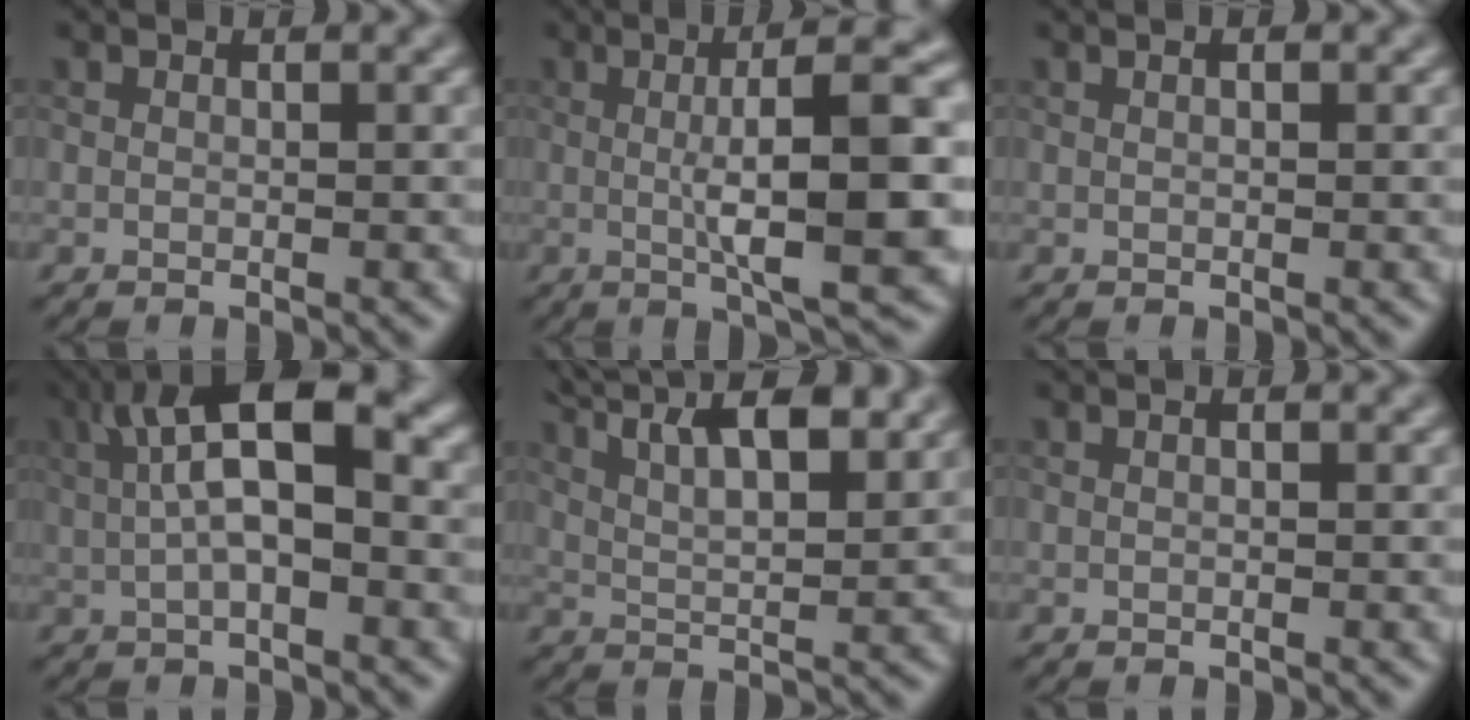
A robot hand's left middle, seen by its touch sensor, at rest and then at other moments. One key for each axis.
{"total": 9.8, "fx": -0.3, "fy": 1.7, "fz": 9.7, "tx": -0.126, "ty": 0.015, "tz": 0.005}
{"total": 1.5, "fx": 0.7, "fy": 0.8, "fz": 1.1, "tx": -0.003, "ty": 0.016, "tz": -0.008}
{"total": 8.1, "fx": 1.0, "fy": 2.9, "fz": 7.5, "tx": -0.138, "ty": 0.019, "tz": 0.019}
{"total": 11.6, "fx": 7.4, "fy": 4.4, "fz": 7.7, "tx": -0.128, "ty": 0.038, "tz": 0.101}
{"total": 0.7, "fx": 0.2, "fy": 0.3, "fz": 0.6, "tx": 0.004, "ty": 0.001, "tz": -0.007}